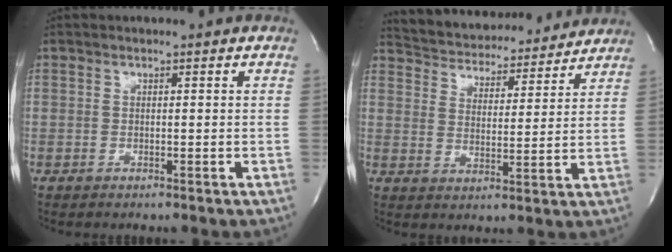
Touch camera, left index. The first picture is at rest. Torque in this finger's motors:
{"motor_torque": [0.14, -0.21, 0.02, 0.02]}